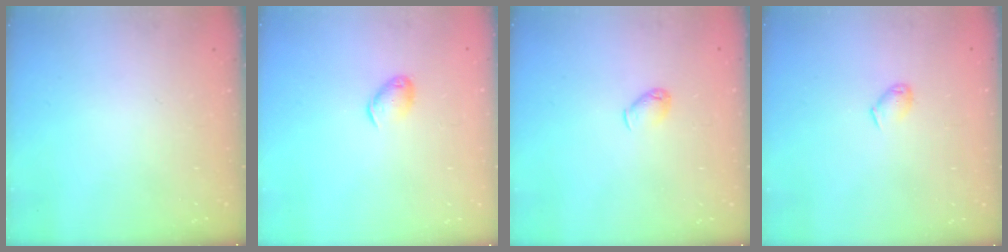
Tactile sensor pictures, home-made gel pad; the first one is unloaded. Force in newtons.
{"total": 6.4, "press": 6.3, "slide": 1.1}
{"total": 4.1, "press": 4.0, "slide": 0.9}
{"total": 5.0, "press": 4.9, "slide": 0.8}